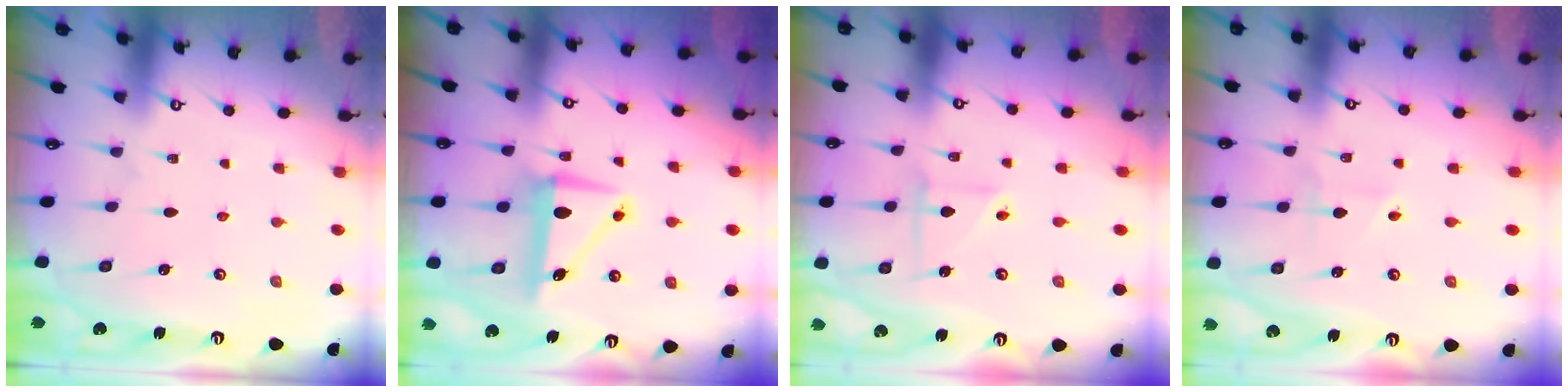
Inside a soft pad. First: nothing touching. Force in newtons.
{"total": 8.1, "press": 7.8, "slide": 2.2}
{"total": 3.8, "press": 3.6, "slide": 1.0}
{"total": 2.1, "press": 2.0, "slide": 0.9}